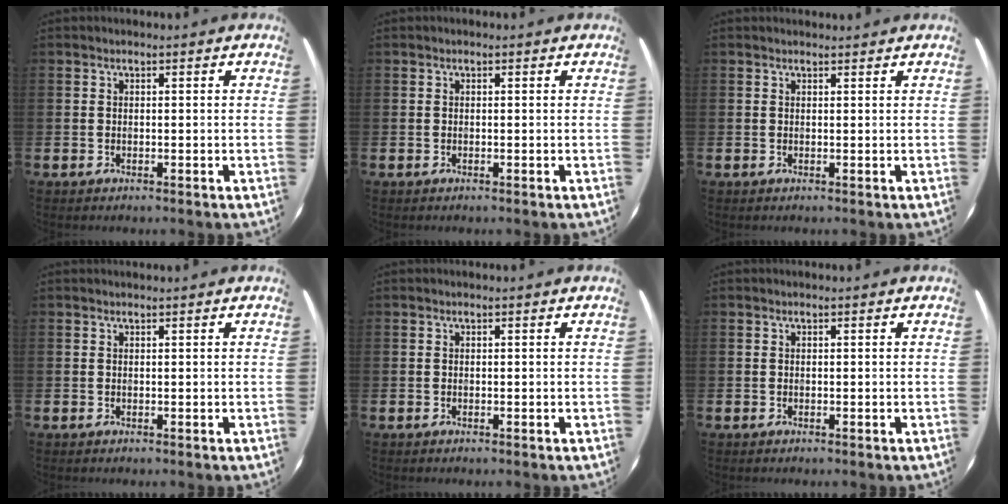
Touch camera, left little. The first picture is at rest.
{"total": 0.0}
{"total": 0.7, "force": [0.7, 0.1, 0.0], "torque": [0.007, -0.001, 0.011]}
{"total": 0.0}
{"total": 0.0}
{"total": 0.0}